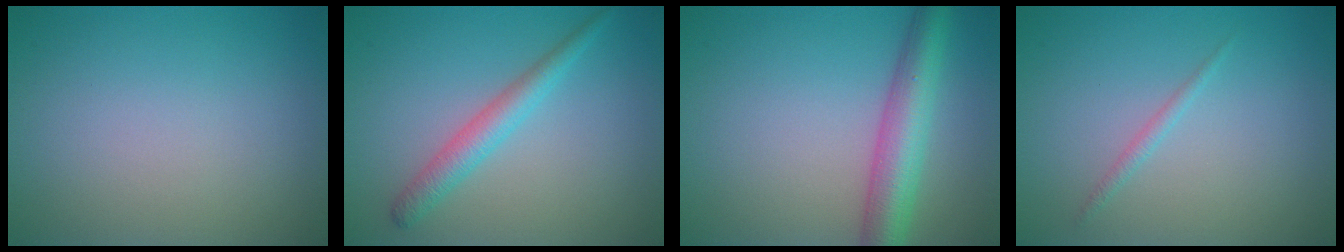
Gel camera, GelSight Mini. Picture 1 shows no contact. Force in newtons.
{"total": 2.6, "press": 2.6, "slide": 0.1}
{"total": 5.3, "press": 5.3, "slide": 0.1}
{"total": 0.8, "press": 0.8, "slide": 0.1}